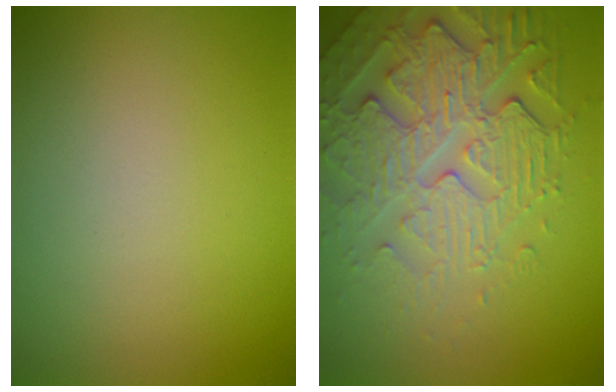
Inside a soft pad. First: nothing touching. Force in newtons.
{"total": 6.8, "press": 5.1, "slide": 4.4}